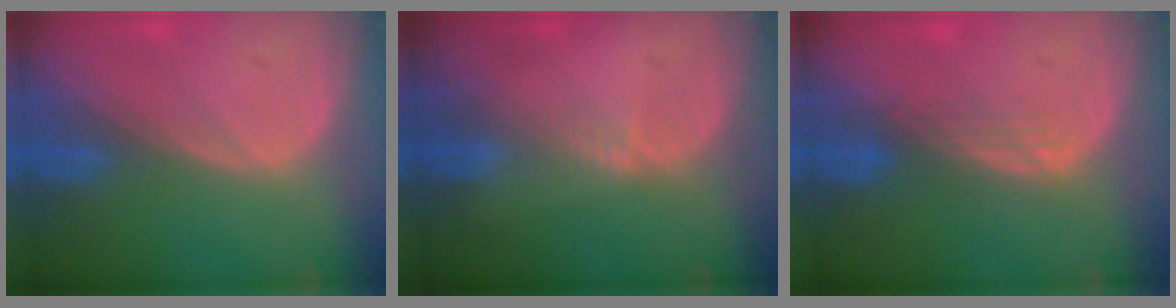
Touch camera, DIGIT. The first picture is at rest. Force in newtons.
{"total": 0.8, "press": 0.8, "slide": 0.2}
{"total": 3.0, "press": 2.5, "slide": 1.7}